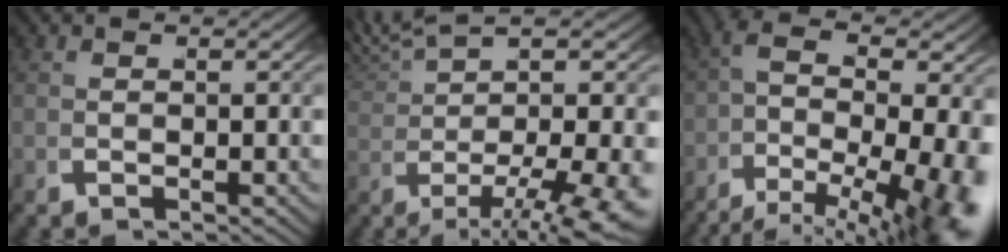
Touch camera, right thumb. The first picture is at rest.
{"total": 6.9, "force": [1.8, 2.0, 6.3], "torque": [-0.100, -0.004, 0.052]}
{"total": 9.2, "force": [-2.2, 4.2, 7.9], "torque": [-0.130, -0.039, -0.011]}